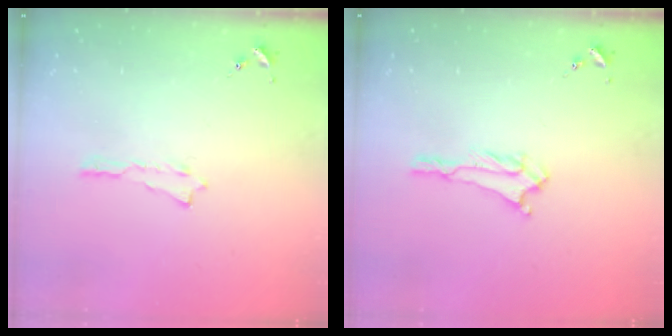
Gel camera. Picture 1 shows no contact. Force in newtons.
{"total": 1.9, "press": 1.9, "slide": 0.4}